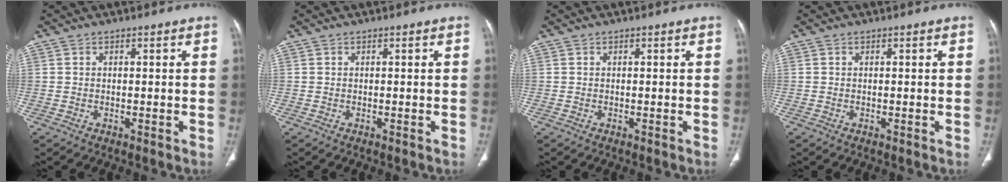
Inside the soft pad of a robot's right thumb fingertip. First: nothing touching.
{"total": 0.0}
{"total": 0.0}
{"total": 0.0}